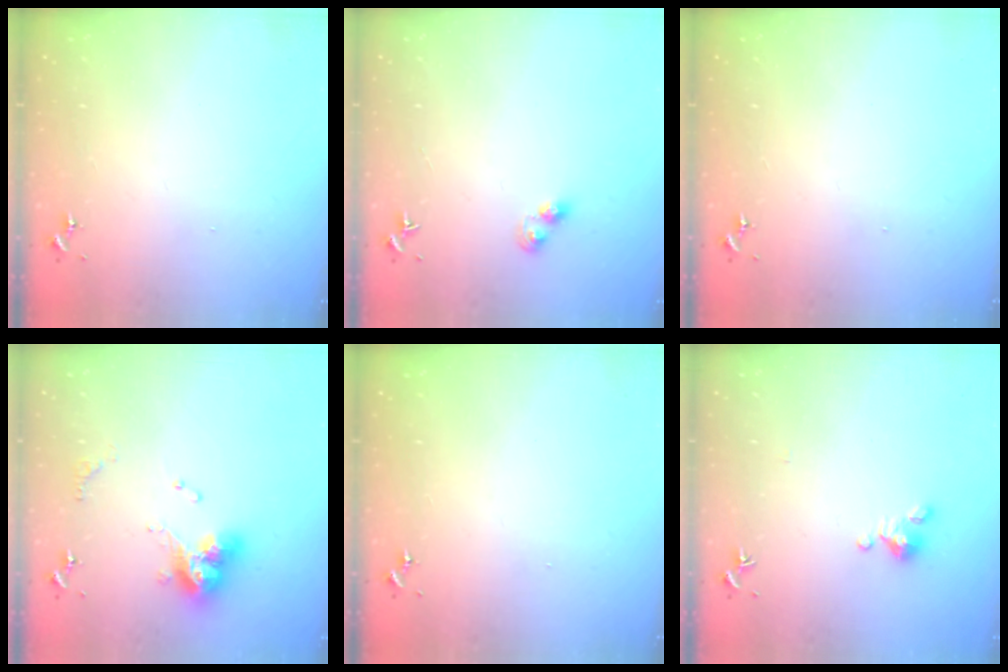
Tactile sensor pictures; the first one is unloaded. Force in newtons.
{"total": 4.1, "press": 4.1, "slide": 0.6}
{"total": 0.0}
{"total": 13.2, "press": 13.2, "slide": 0.8}
{"total": 0.0}
{"total": 2.9, "press": 2.9, "slide": 0.4}